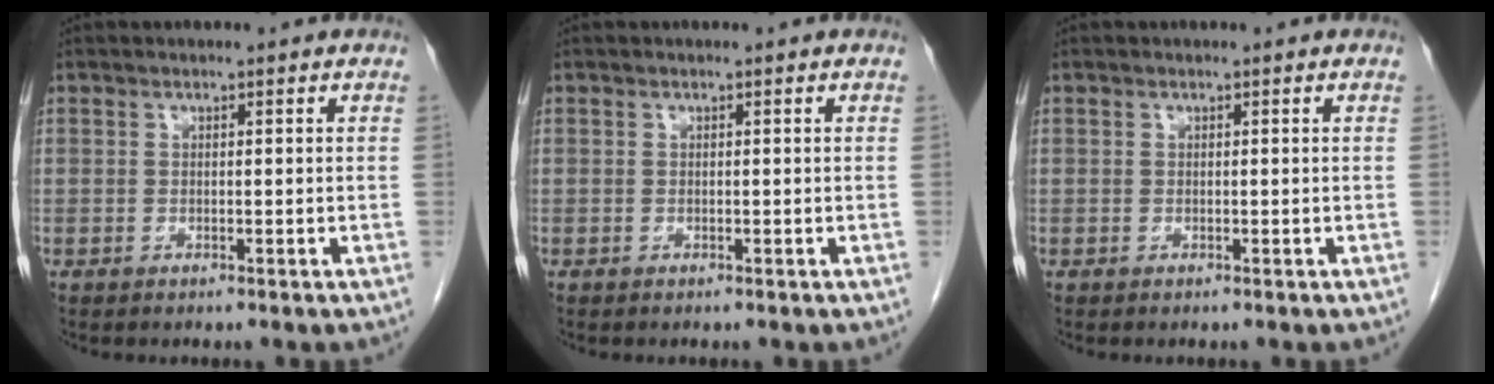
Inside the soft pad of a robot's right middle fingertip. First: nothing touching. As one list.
[{"total": 0.0}, {"total": 0.0}]